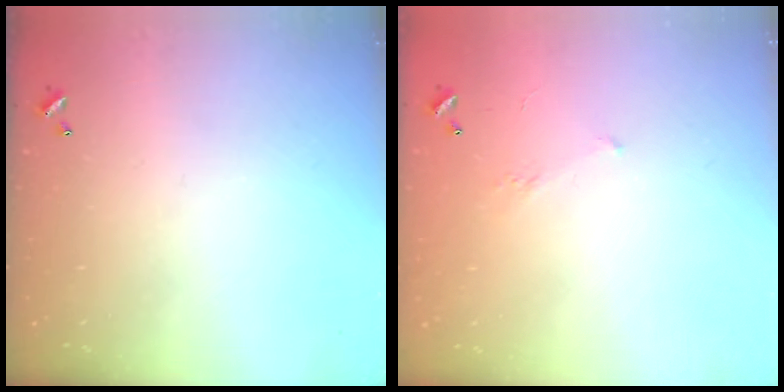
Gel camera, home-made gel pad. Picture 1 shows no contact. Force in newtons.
{"total": 4.8, "press": 4.7, "slide": 0.9}